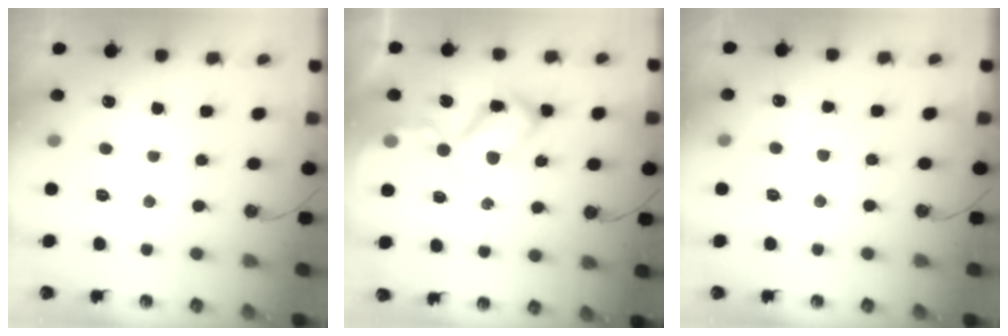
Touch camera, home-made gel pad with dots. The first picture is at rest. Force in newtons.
{"total": 13.2, "press": 13.1, "slide": 1.3}
{"total": 3.9, "press": 3.8, "slide": 0.6}